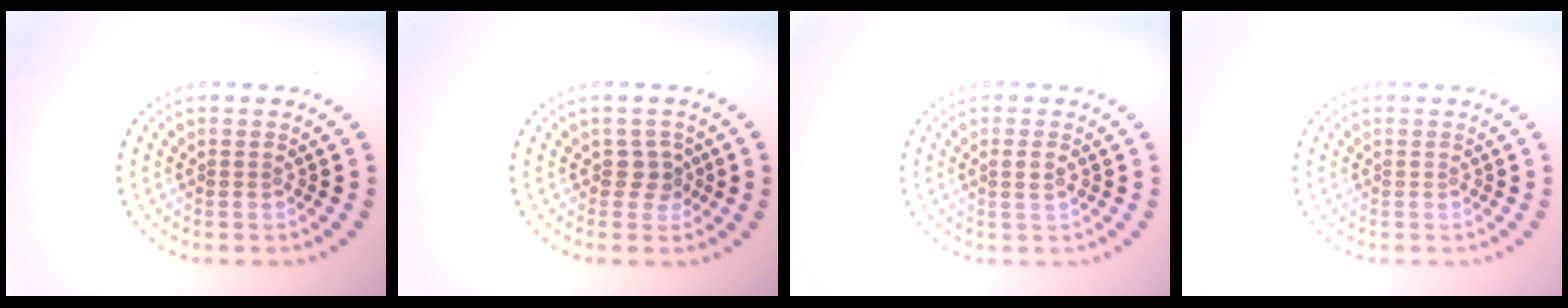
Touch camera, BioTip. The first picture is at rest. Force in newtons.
{"total": 1.6, "press": 1.3, "slide": 1.0}
{"total": 1.2, "press": 1.0, "slide": 0.6}
{"total": 0.0}